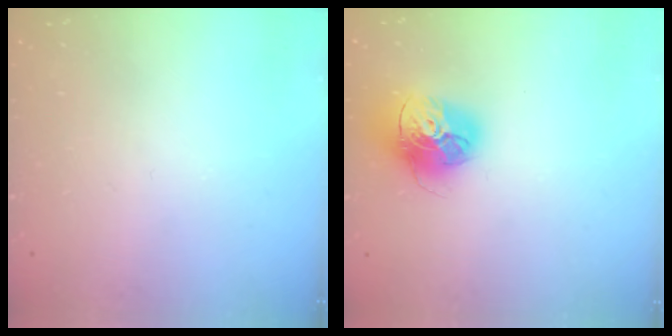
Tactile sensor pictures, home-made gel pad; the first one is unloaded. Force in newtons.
{"total": 16.0, "press": 16.0, "slide": 1.7}